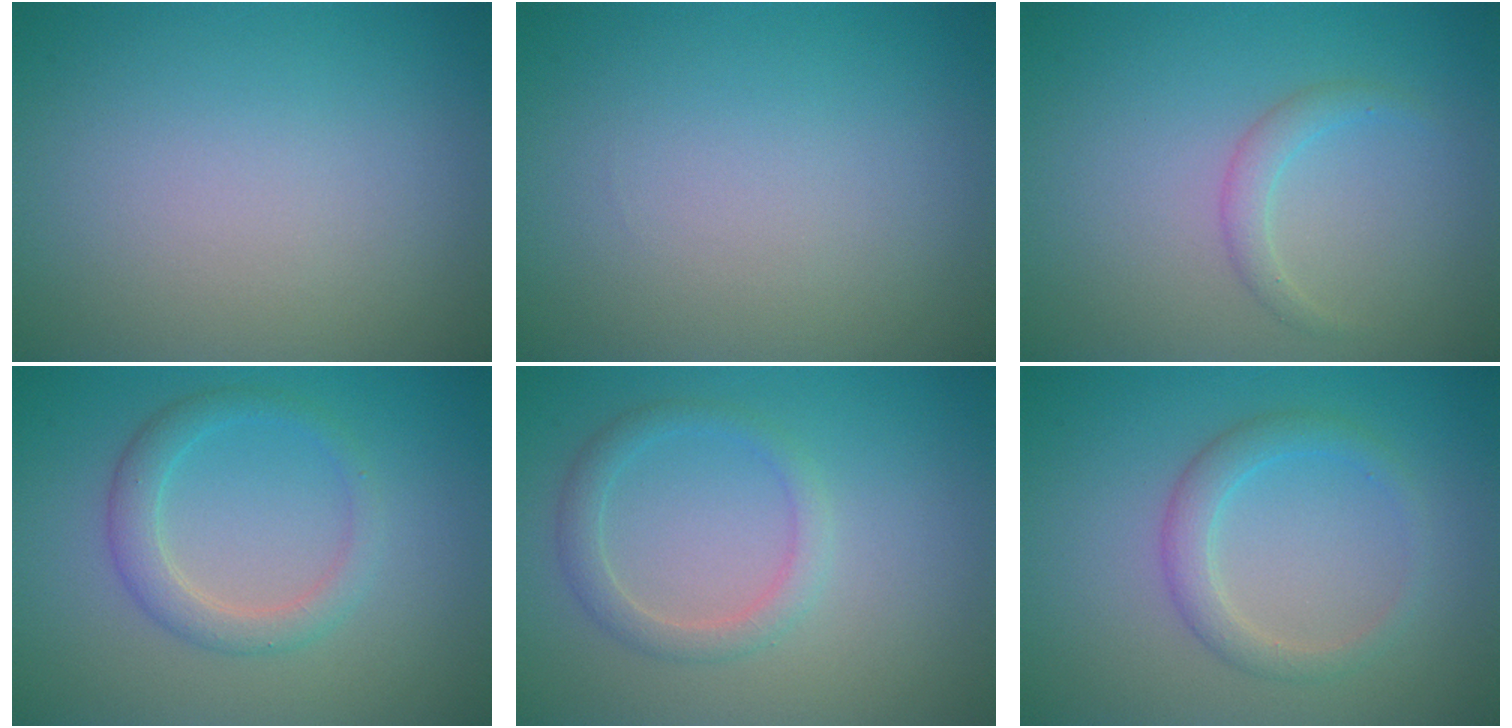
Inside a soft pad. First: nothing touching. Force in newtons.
{"total": 0.0}
{"total": 1.5, "press": 1.5, "slide": 0.1}
{"total": 2.7, "press": 2.7, "slide": 0.2}
{"total": 2.3, "press": 2.3, "slide": 0.1}
{"total": 2.4, "press": 2.4, "slide": 0.1}